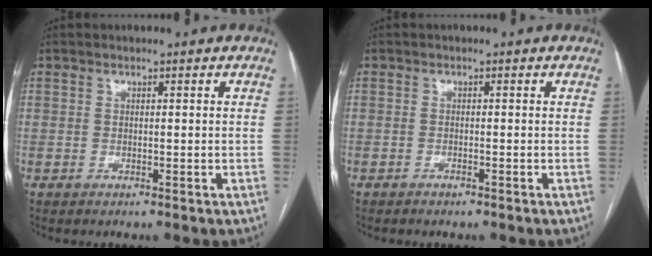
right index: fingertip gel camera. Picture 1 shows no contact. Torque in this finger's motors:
{"motor_torque": [0.24, -0.05, 0.02, 0.01]}